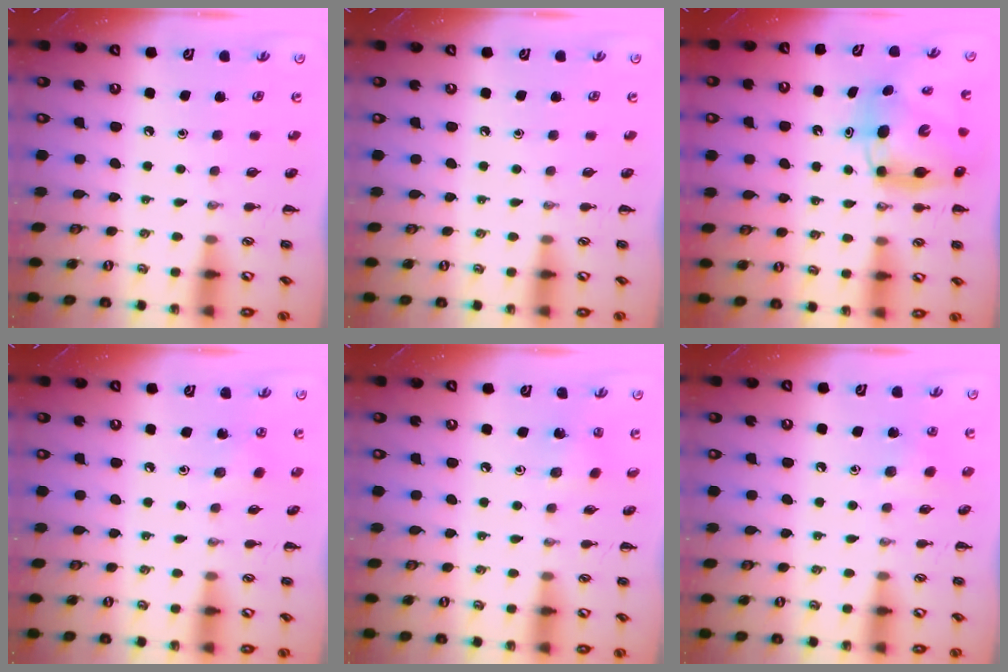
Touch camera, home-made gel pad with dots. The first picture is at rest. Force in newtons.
{"total": 0.0}
{"total": 7.8, "press": 7.3, "slide": 2.6}
{"total": 2.8, "press": 2.6, "slide": 0.9}
{"total": 2.5, "press": 2.4, "slide": 0.8}
{"total": 6.2, "press": 6.0, "slide": 1.5}